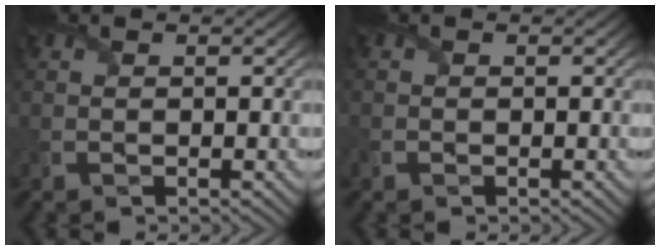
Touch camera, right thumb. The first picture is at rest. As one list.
[{"total": 0.9, "force": [-0.6, 0.6, 0.2], "torque": [-0.008, -0.007, -0.014]}]